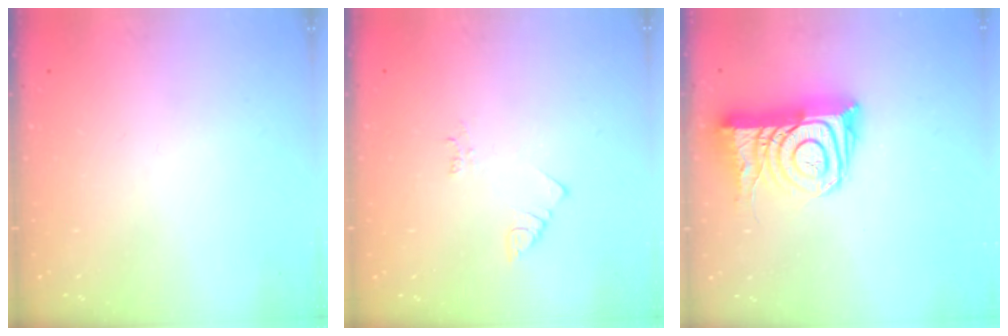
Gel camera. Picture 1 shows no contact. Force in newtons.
{"total": 2.5, "press": 2.5, "slide": 0.5}
{"total": 16.4, "press": 16.3, "slide": 1.5}